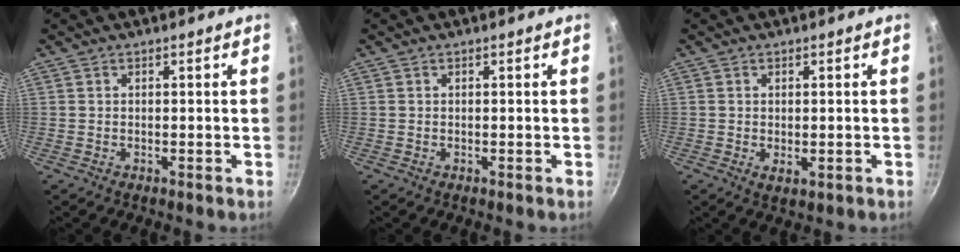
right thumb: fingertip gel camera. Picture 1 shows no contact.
{"total": 0.0}
{"total": 2.2, "force": [-0.2, 1.1, 1.9], "torque": [-0.030, -0.008, -0.001]}